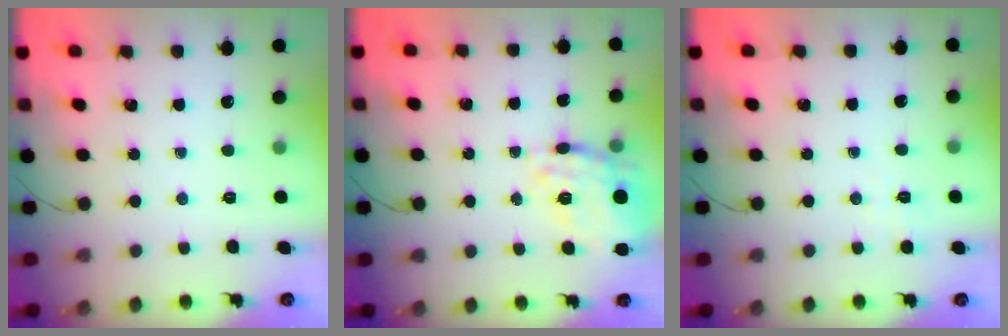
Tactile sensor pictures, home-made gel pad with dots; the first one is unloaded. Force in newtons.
{"total": 17.9, "press": 17.8, "slide": 1.9}
{"total": 1.4, "press": 0.5, "slide": 1.3}